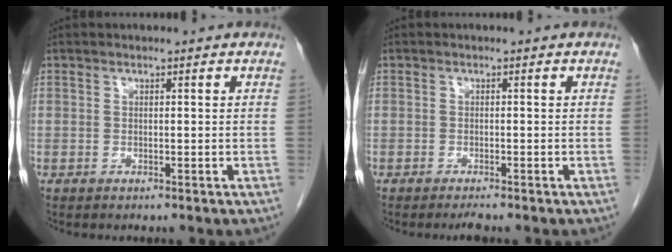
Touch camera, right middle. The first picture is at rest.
{"total": 1.4, "force": [-1.3, 0.0, 0.7], "torque": [-0.012, -0.003, -0.019]}